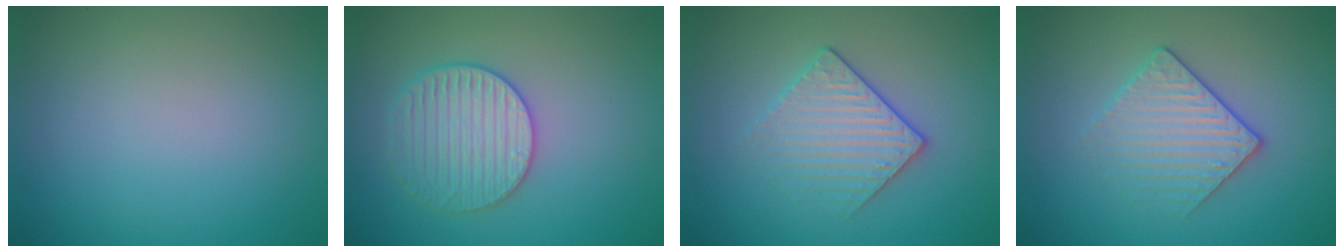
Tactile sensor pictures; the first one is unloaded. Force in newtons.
{"total": 3.6, "press": 3.5, "slide": 0.8}
{"total": 3.1, "press": 2.8, "slide": 1.2}
{"total": 3.1, "press": 2.9, "slide": 1.2}